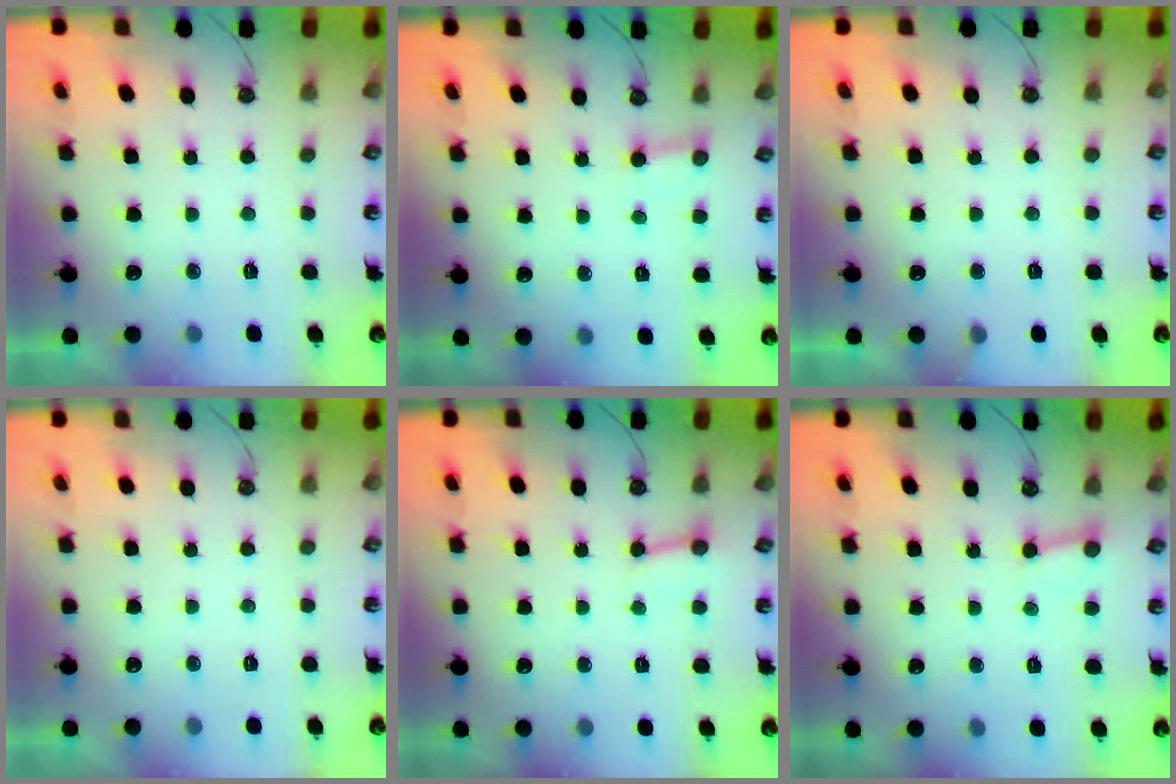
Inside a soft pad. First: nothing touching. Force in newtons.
{"total": 2.2, "press": 2.2, "slide": 0.1}
{"total": 4.5, "press": 4.5, "slide": 0.2}
{"total": 0.0}
{"total": 4.5, "press": 4.4, "slide": 0.4}
{"total": 2.6, "press": 2.5, "slide": 0.4}